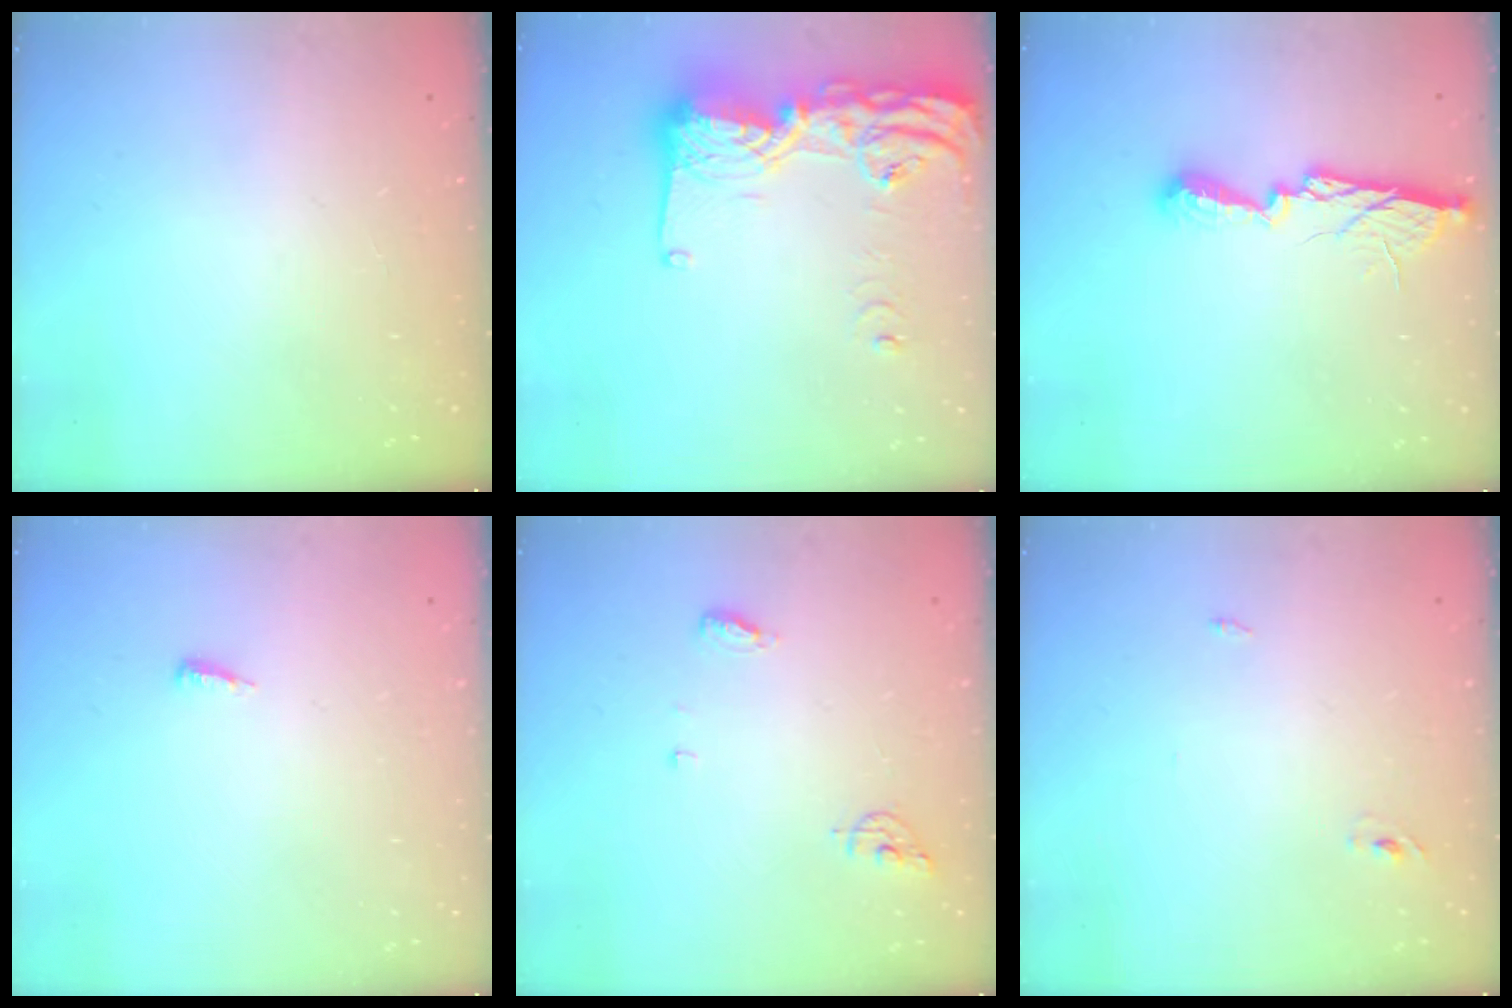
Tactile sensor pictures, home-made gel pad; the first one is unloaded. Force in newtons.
{"total": 20.3, "press": 20.2, "slide": 2.3}
{"total": 11.0, "press": 11.0, "slide": 0.4}
{"total": 2.9, "press": 2.9, "slide": 0.4}
{"total": 5.5, "press": 5.5, "slide": 0.5}
{"total": 2.4, "press": 2.1, "slide": 1.0}